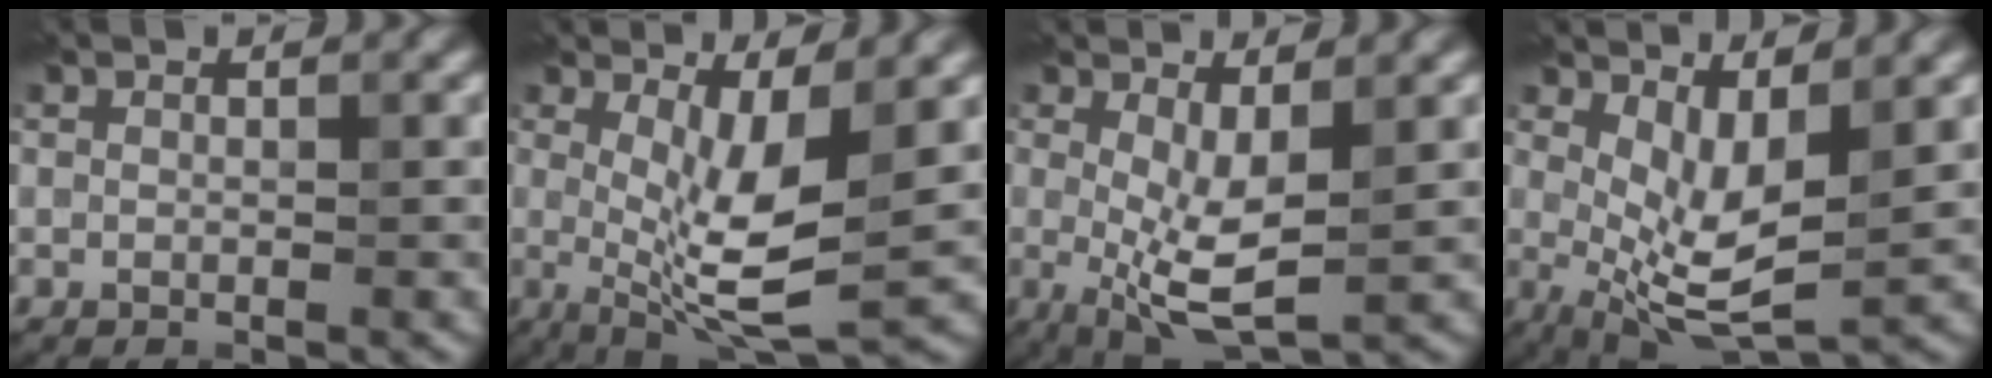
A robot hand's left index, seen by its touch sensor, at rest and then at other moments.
{"total": 6.9, "force": [0.5, 1.8, 6.7], "torque": [-0.117, -0.015, 0.013]}
{"total": 5.4, "force": [0.1, 1.8, 5.1], "torque": [-0.102, -0.013, 0.004]}
{"total": 5.5, "force": [1.1, 2.0, 5.0], "torque": [-0.098, -0.015, 0.024]}